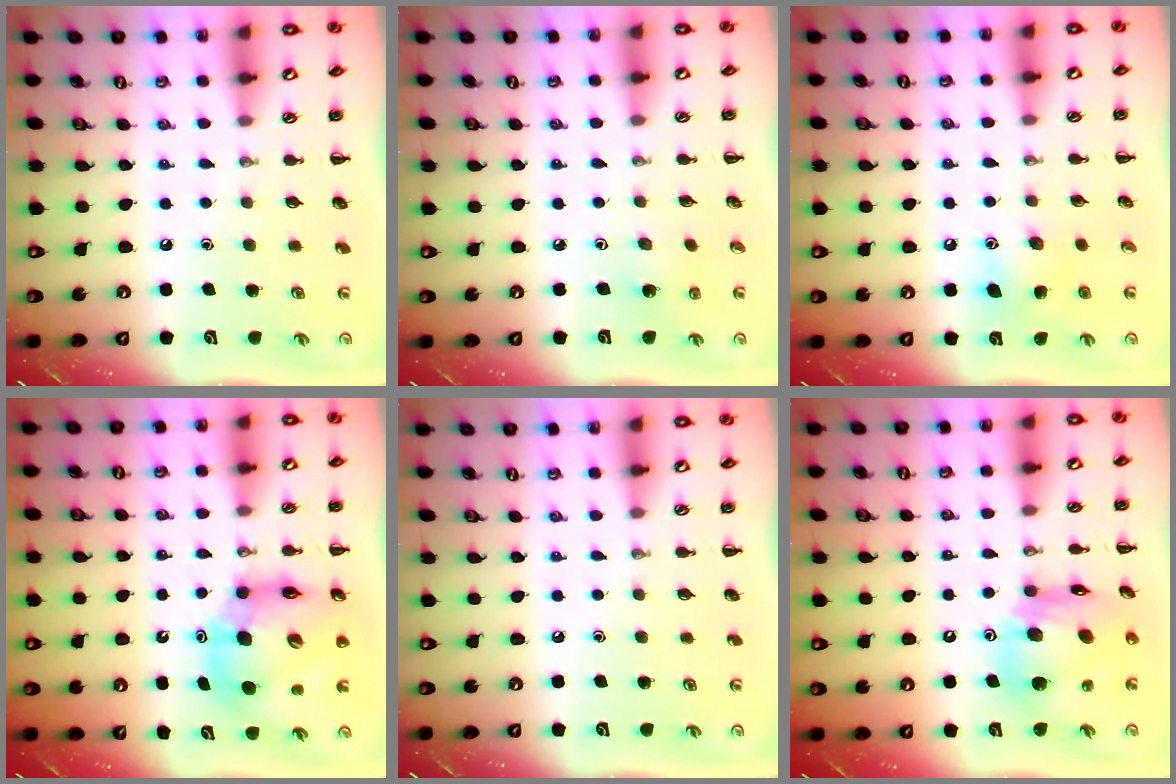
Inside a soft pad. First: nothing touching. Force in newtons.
{"total": 2.6, "press": 2.4, "slide": 0.8}
{"total": 7.3, "press": 6.9, "slide": 2.2}
{"total": 13.6, "press": 13.0, "slide": 4.1}
{"total": 0.0}
{"total": 15.1, "press": 14.7, "slide": 3.6}